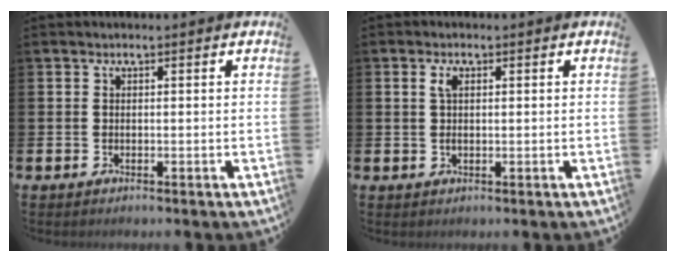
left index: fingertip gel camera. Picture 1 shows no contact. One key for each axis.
{"total": 1.9, "fx": 0.7, "fy": 0.9, "fz": 1.6, "tx": -0.031, "ty": 0.003, "tz": 0.010}